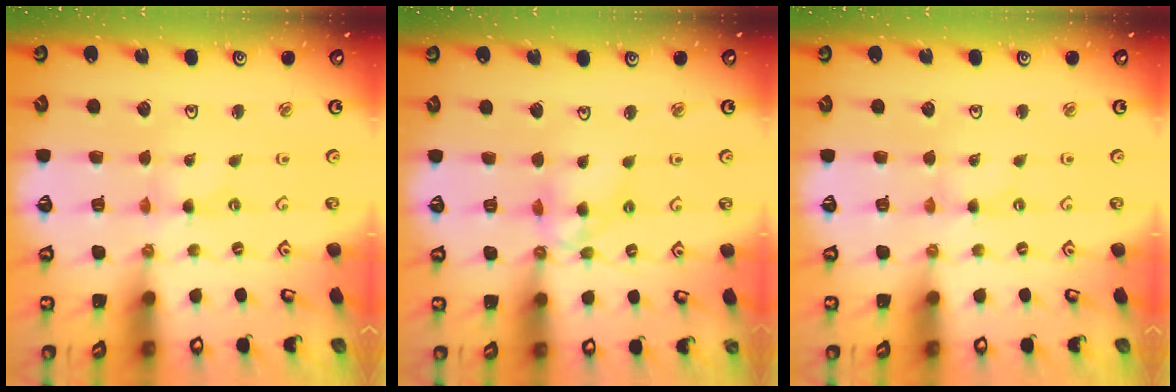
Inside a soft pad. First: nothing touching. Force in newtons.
{"total": 9.2, "press": 9.1, "slide": 0.7}
{"total": 0.6, "press": 0.6, "slide": 0.2}